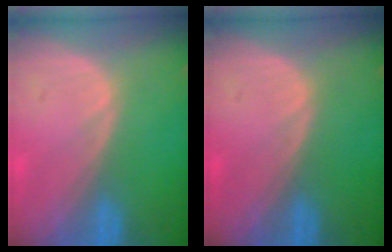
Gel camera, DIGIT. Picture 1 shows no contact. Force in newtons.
{"total": 0.0}